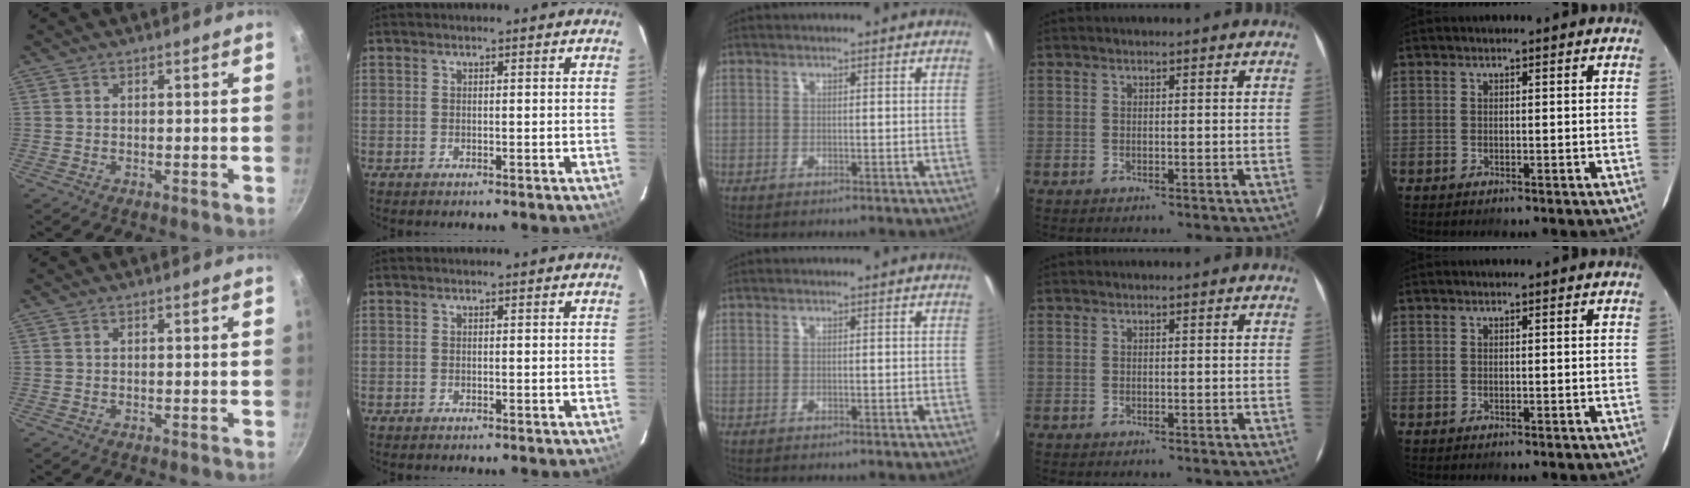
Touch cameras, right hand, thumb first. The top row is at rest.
{}